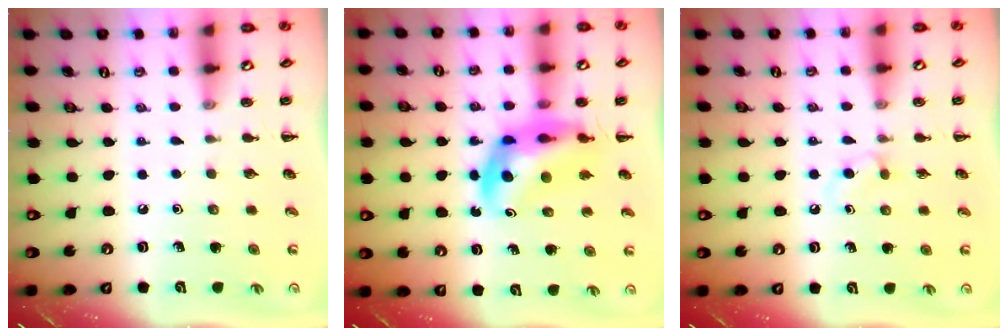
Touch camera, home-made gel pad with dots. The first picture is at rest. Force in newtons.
{"total": 11.4, "press": 10.9, "slide": 3.3}
{"total": 3.5, "press": 3.3, "slide": 1.4}